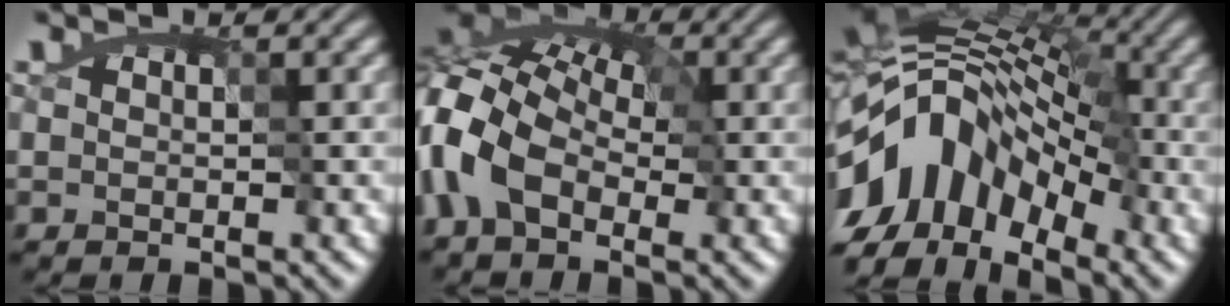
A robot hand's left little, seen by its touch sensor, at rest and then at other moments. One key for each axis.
{"total": 10.0, "fx": -3.3, "fy": 6.5, "fz": 6.8, "tx": -0.162, "ty": 0.008, "tz": -0.079}
{"total": 13.0, "fx": -6.8, "fy": 7.9, "fz": 7.9, "tx": -0.132, "ty": 0.011, "tz": -0.143}